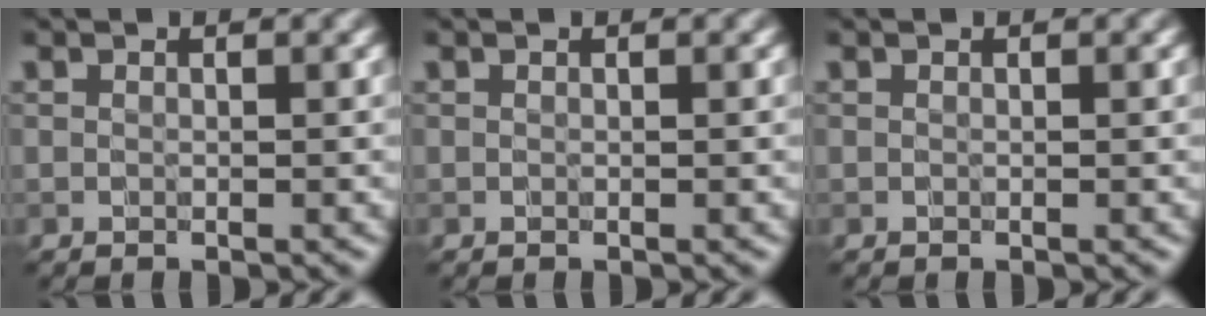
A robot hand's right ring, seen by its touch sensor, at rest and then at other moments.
{"total": 0.0}
{"total": 0.0}